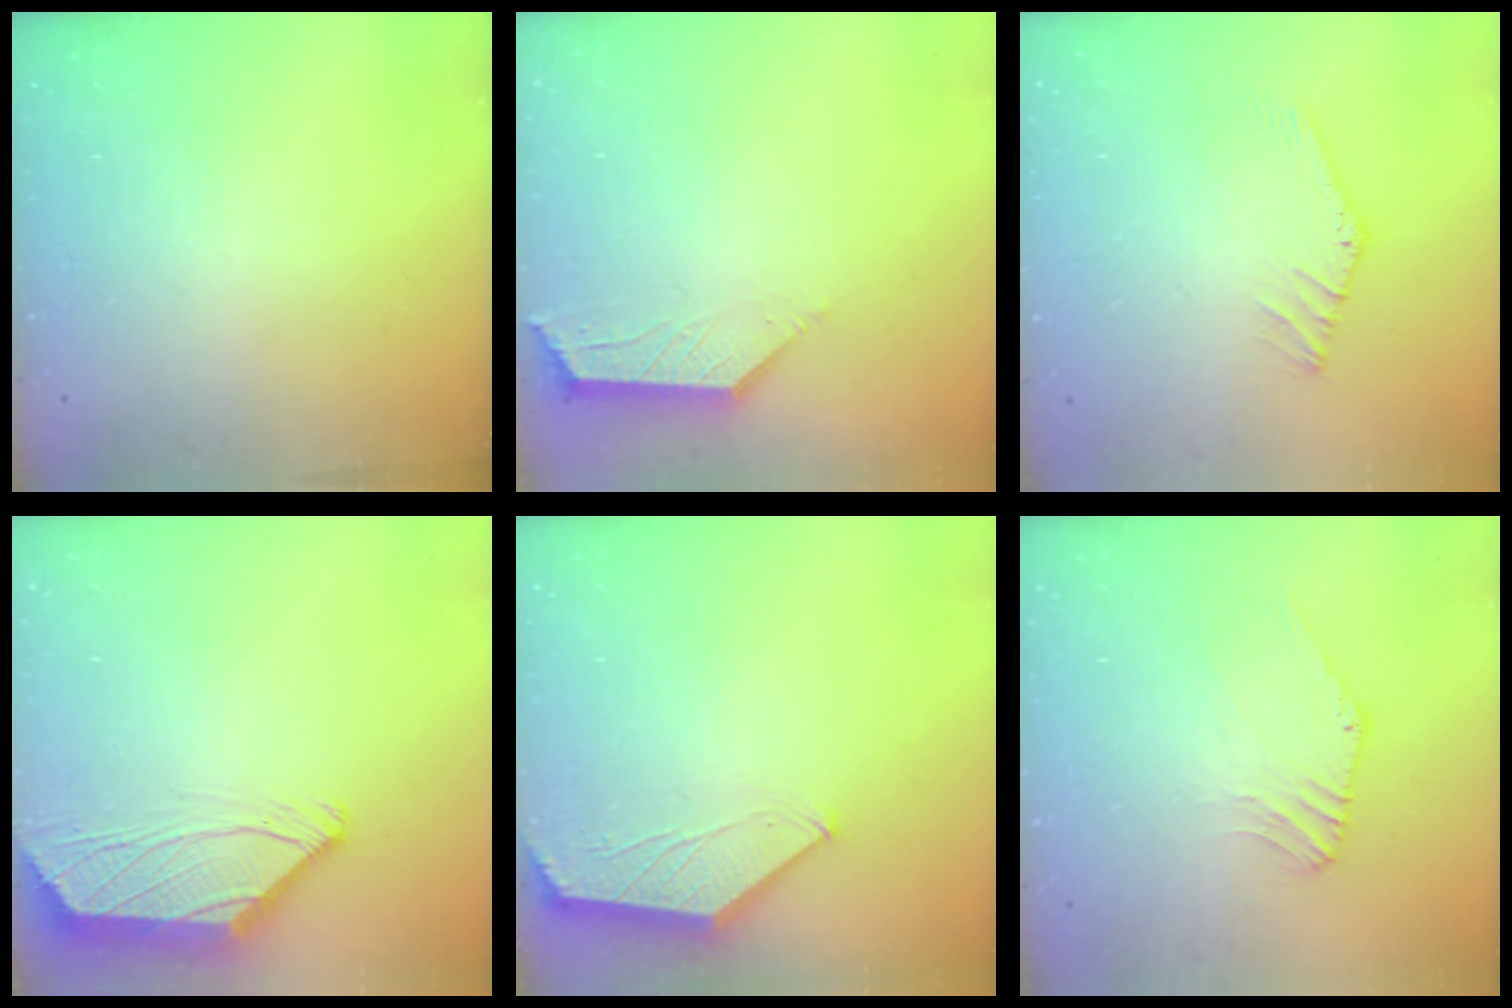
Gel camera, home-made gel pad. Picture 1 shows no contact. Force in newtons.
{"total": 2.9, "press": 2.9, "slide": 0.5}
{"total": 0.5, "press": 0.4, "slide": 0.3}
{"total": 2.3, "press": 2.2, "slide": 0.6}
{"total": 1.6, "press": 1.6, "slide": 0.4}
{"total": 0.5, "press": 0.5, "slide": 0.3}